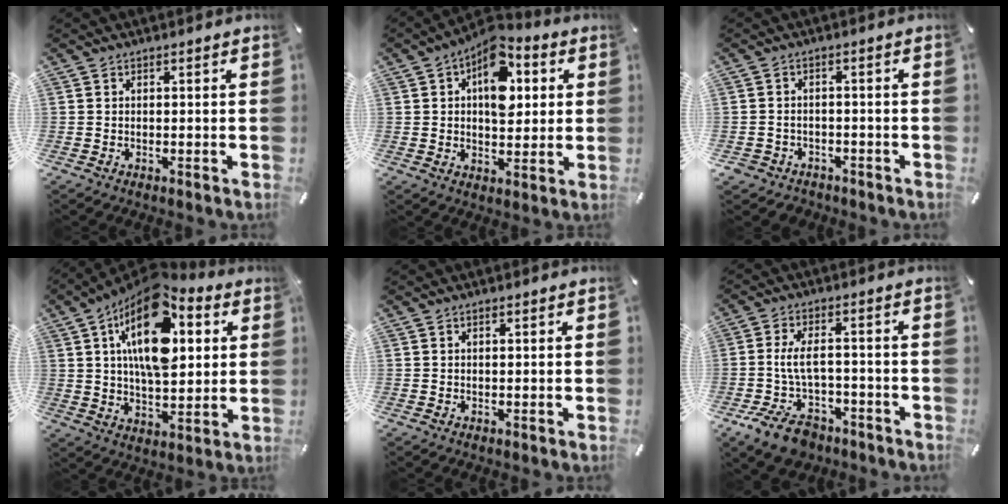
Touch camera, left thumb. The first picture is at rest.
{"total": 12.5, "force": [4.2, 8.0, 8.6], "torque": [-0.109, -0.020, 0.071]}
{"total": 3.0, "force": [-1.9, 2.2, 0.7], "torque": [-0.020, 0.005, -0.042]}
{"total": 20.0, "force": [7.1, 10.6, 15.4], "torque": [-0.261, -0.025, 0.115]}
{"total": 0.7, "force": [0.2, 0.2, 0.6], "torque": [-0.013, 0.001, 0.004]}
{"total": 10.3, "force": [-3.5, 6.0, 7.7], "torque": [-0.154, 0.018, -0.060]}